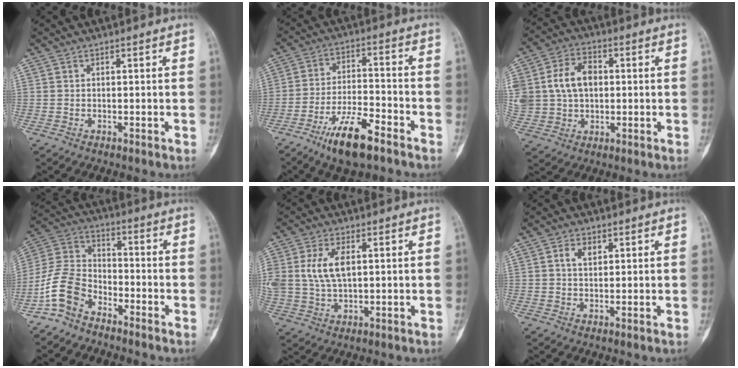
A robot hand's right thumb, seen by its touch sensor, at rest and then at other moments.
{"total": 11.8, "force": [-7.6, 3.6, 8.3], "torque": [-0.148, 0.042, -0.135]}
{"total": 14.9, "force": [1.9, 11.2, 9.6], "torque": [-0.193, 0.018, 0.042]}
{"total": 10.3, "force": [-6.6, 6.0, 5.2], "torque": [-0.104, 0.052, -0.146]}
{"total": 8.9, "force": [1.8, 5.0, 7.1], "torque": [-0.150, 0.001, 0.040]}
{"total": 3.0, "force": [1.1, 1.9, 2.0], "torque": [-0.030, 0.000, 0.019]}